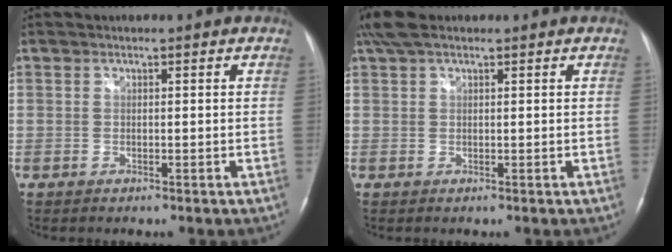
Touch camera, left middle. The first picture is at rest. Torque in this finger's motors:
{"motor_torque": [0.43, -0.29, -0.01, 0.06]}